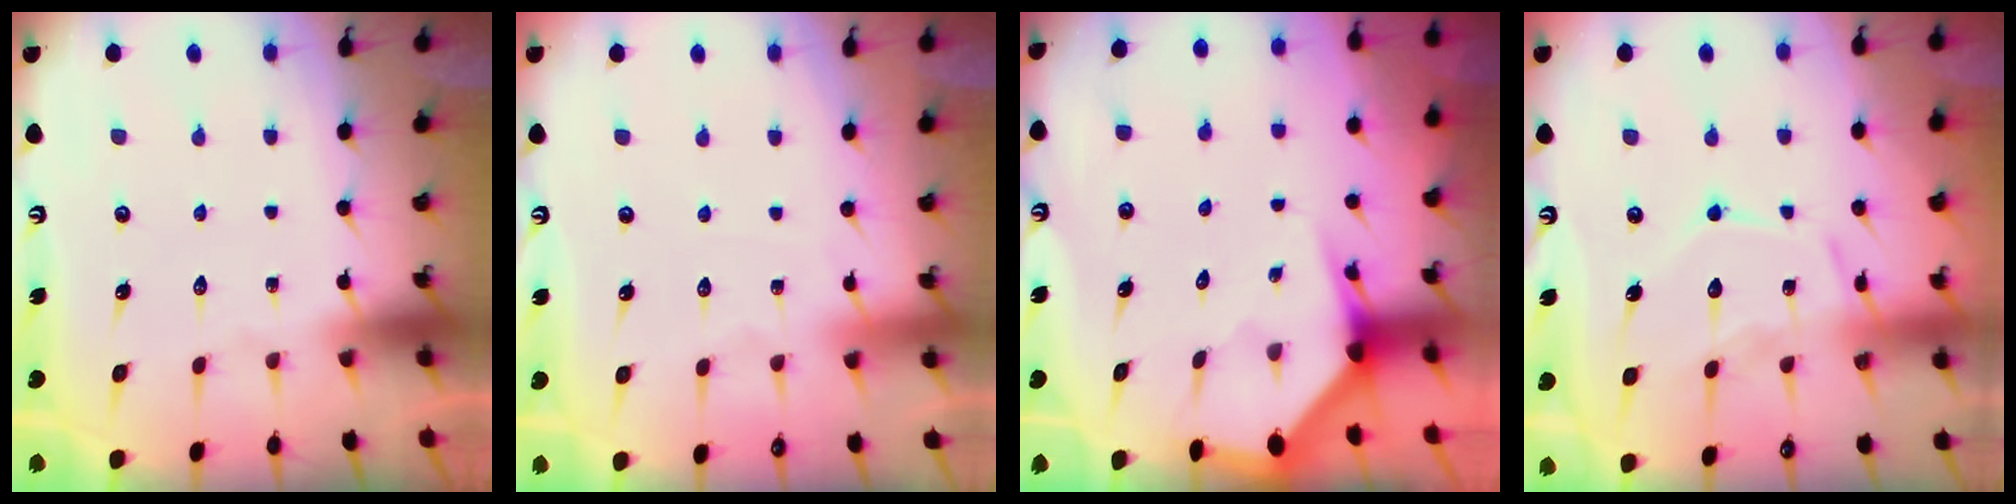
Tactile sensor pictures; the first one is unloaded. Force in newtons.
{"total": 1.8, "press": 1.8, "slide": 0.3}
{"total": 3.3, "press": 3.3, "slide": 0.5}
{"total": 12.9, "press": 12.9, "slide": 1.0}